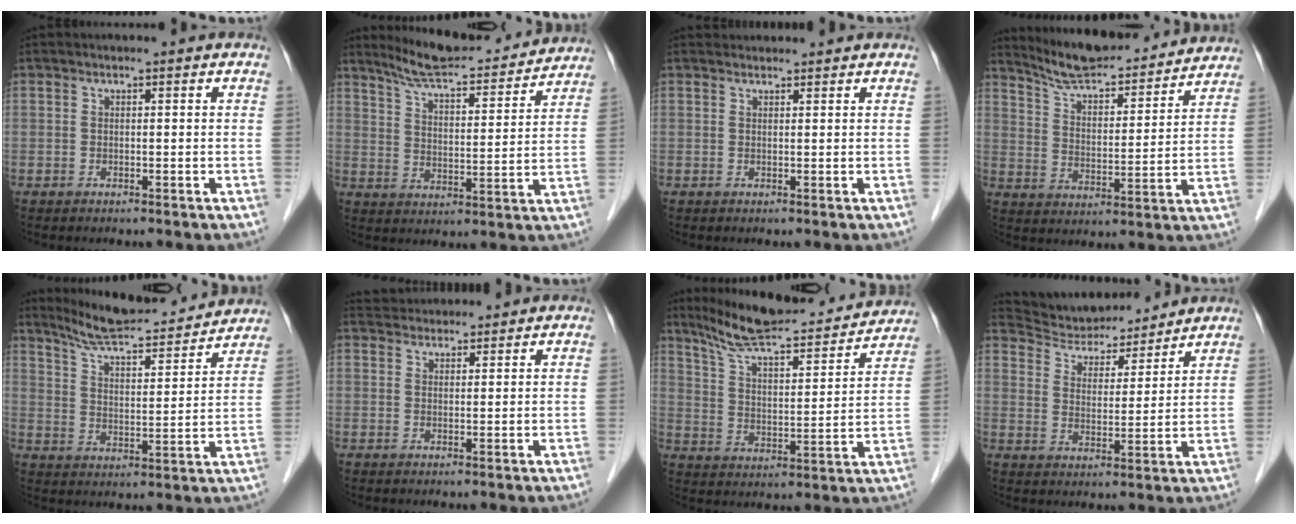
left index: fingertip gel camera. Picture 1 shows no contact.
{"total": 16.8, "force": [15.7, 2.0, 5.7], "torque": [-0.091, -0.002, 0.225]}
{"total": 2.9, "force": [2.8, 0.5, 0.2], "torque": [-0.007, 0.029, 0.042]}
{"total": 18.3, "force": [17.0, 2.8, 6.0], "torque": [-0.092, 0.003, 0.250]}
{"total": 16.0, "force": [15.1, 1.4, 5.2], "torque": [-0.086, -0.002, 0.226]}
{"total": 5.6, "force": [5.5, 1.0, 0.8], "torque": [-0.014, 0.038, 0.086]}
{"total": 20.0, "force": [18.2, 2.4, 7.8], "torque": [-0.127, 0.001, 0.269]}
{"total": 11.4, "force": [10.9, 2.5, 2.1], "torque": [-0.037, 0.013, 0.180]}